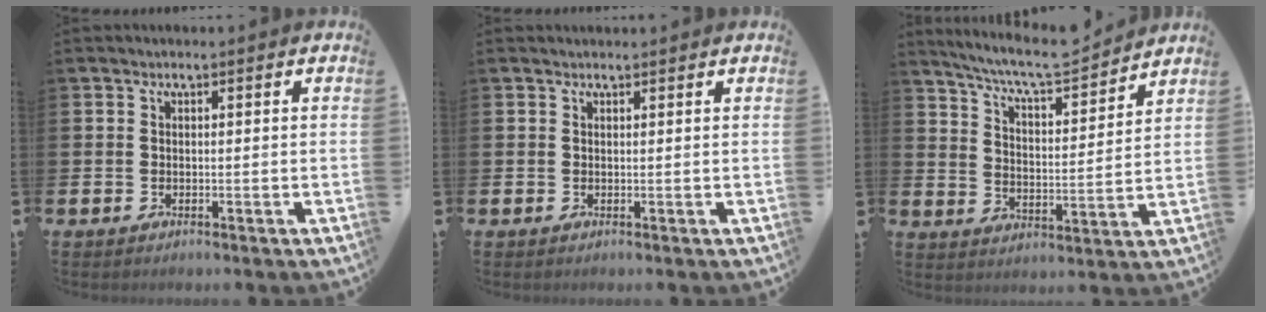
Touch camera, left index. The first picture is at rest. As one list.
[{"total": 0.6, "force": [0.6, 0.1, 0.0], "torque": [0.007, -0.004, 0.010]}, {"total": 8.0, "force": [7.5, 0.8, 2.5], "torque": [-0.072, -0.050, 0.130]}]